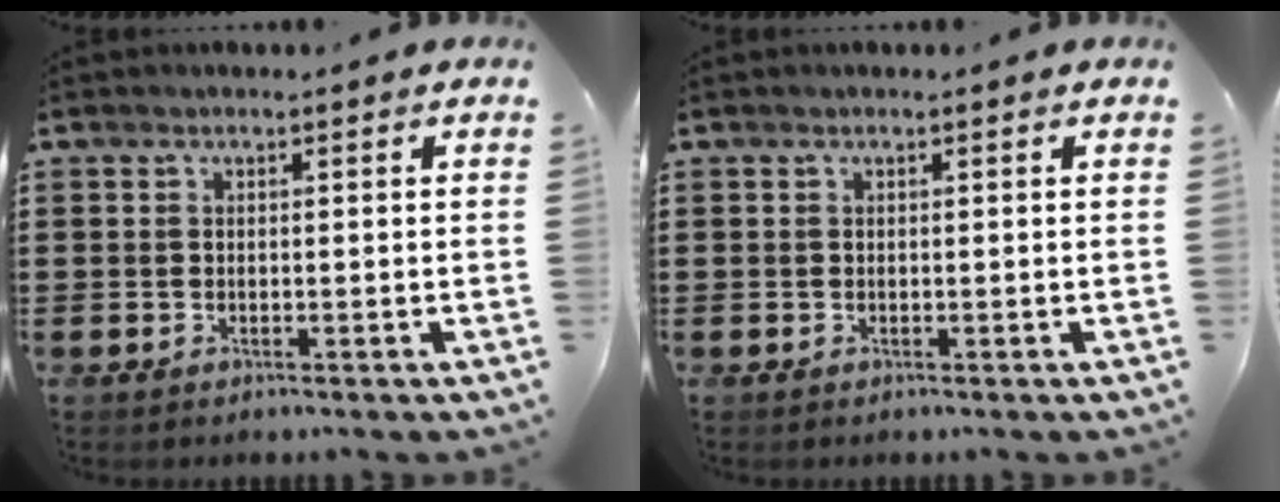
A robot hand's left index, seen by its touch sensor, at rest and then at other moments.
{"total": 0.0}